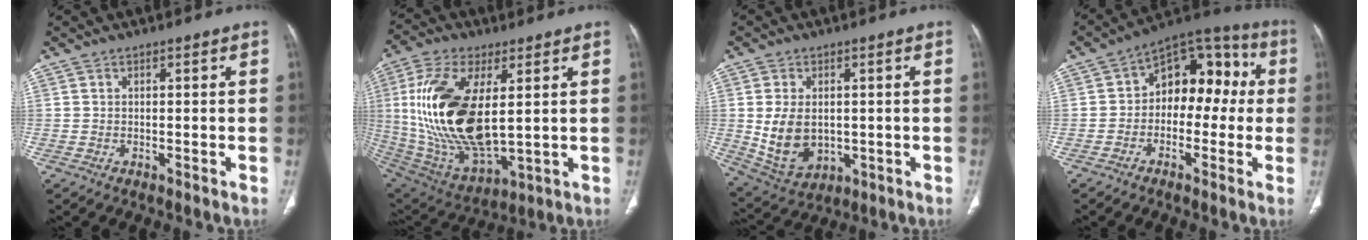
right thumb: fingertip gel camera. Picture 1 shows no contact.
{"total": 23.8, "force": [3.2, 11.2, 20.8], "torque": [-0.421, -0.023, 0.073]}
{"total": 10.1, "force": [0.0, 7.0, 7.3], "torque": [-0.122, -0.007, 0.022]}
{"total": 13.5, "force": [0.3, 9.0, 10.0], "torque": [-0.082, 0.051, -0.015]}